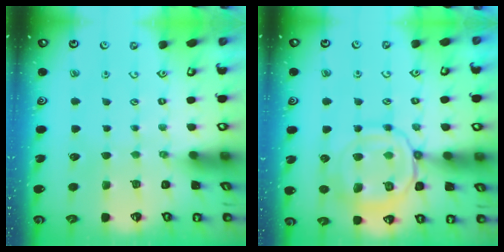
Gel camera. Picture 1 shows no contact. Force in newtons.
{"total": 14.7, "press": 14.6, "slide": 1.4}